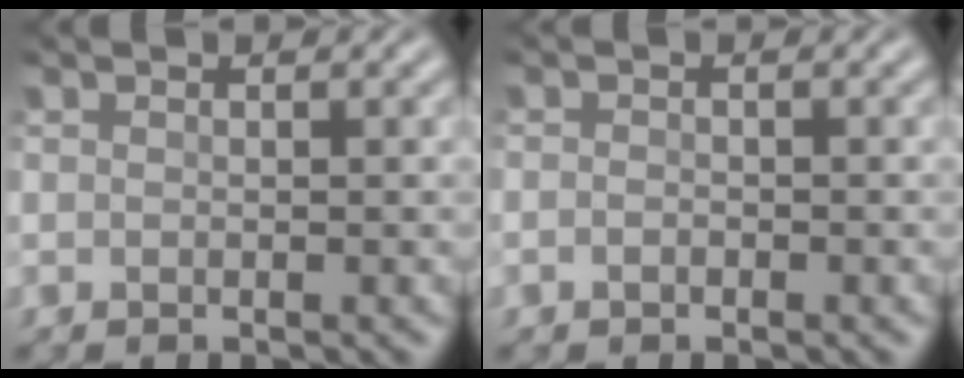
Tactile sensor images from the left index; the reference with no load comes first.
{"total": 0.6, "force": [-0.4, 0.4, 0.3], "torque": [-0.006, 0.003, -0.009]}